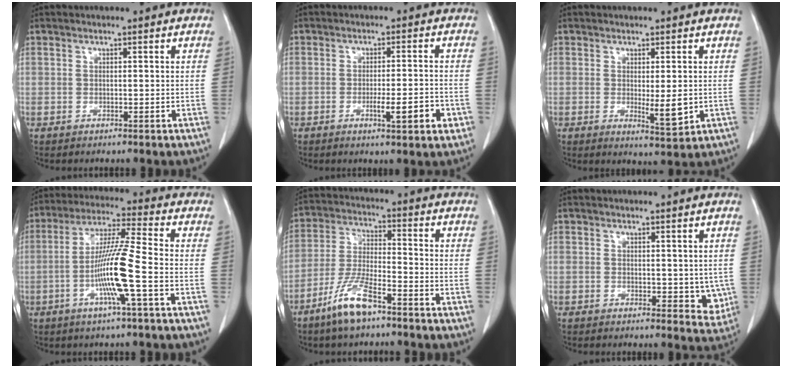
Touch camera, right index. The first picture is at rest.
{"total": 5.8, "force": [-2.2, 0.8, 5.3], "torque": [-0.075, -0.002, -0.028]}
{"total": 4.3, "force": [-0.2, 0.9, 4.2], "torque": [-0.060, -0.011, 0.001]}
{"total": 11.5, "force": [-3.1, -0.6, 11.0], "torque": [-0.214, -0.005, -0.066]}
{"total": 9.1, "force": [-6.1, 1.8, 6.5], "torque": [-0.141, -0.013, -0.122]}
{"total": 4.6, "force": [0.4, 2.8, 3.6], "torque": [-0.020, -0.009, 0.008]}